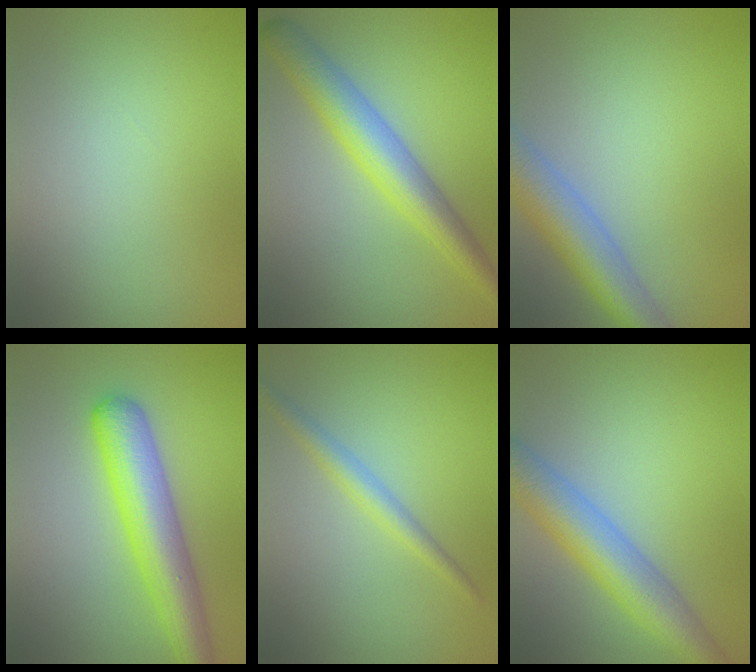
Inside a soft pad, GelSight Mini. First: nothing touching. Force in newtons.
{"total": 5.8, "press": 5.8, "slide": 0.1}
{"total": 6.0, "press": 6.0, "slide": 0.4}
{"total": 6.3, "press": 6.3, "slide": 0.3}
{"total": 2.2, "press": 2.2, "slide": 0.0}
{"total": 6.0, "press": 6.0, "slide": 0.2}